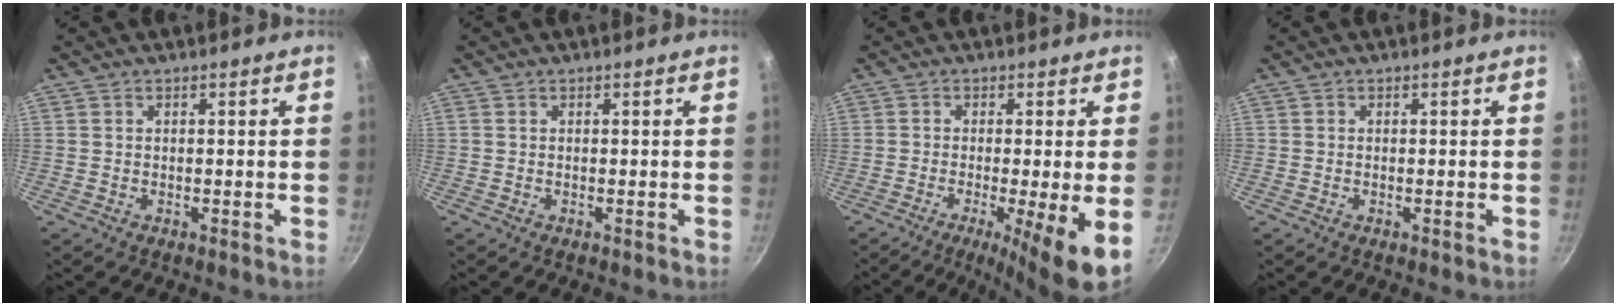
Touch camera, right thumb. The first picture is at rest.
{"total": 0.0}
{"total": 9.1, "force": [-2.4, 0.8, 8.7], "torque": [-0.139, -0.008, -0.037]}
{"total": 0.0}